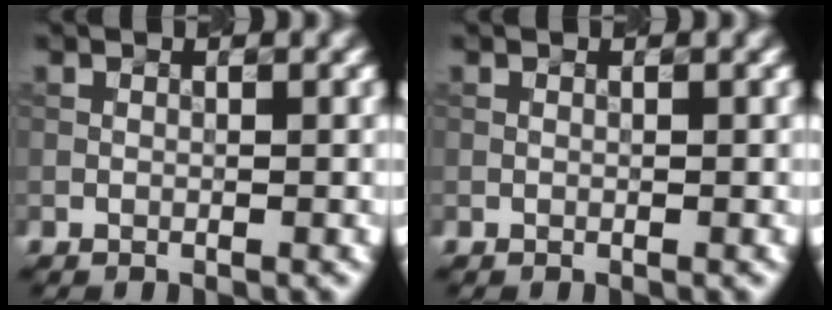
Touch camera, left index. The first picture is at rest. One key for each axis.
{"total": 0.0}